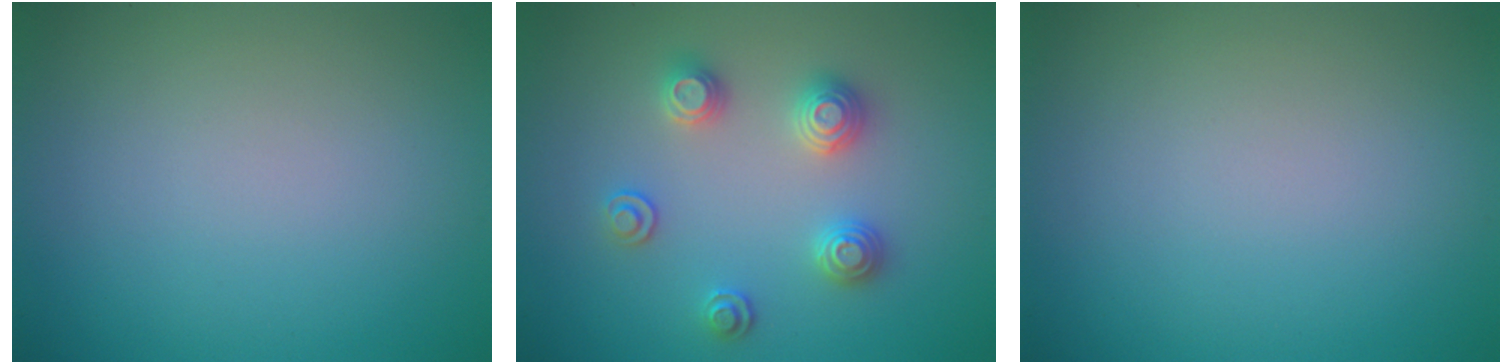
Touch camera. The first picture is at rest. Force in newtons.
{"total": 2.9, "press": 2.8, "slide": 0.8}
{"total": 0.0}